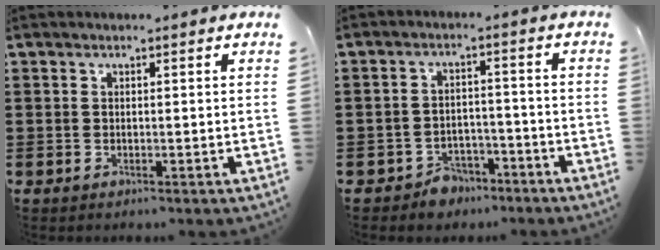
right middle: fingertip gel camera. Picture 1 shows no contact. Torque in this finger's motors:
{"motor_torque": [2.14, 0.00, 0.03, 0.01]}